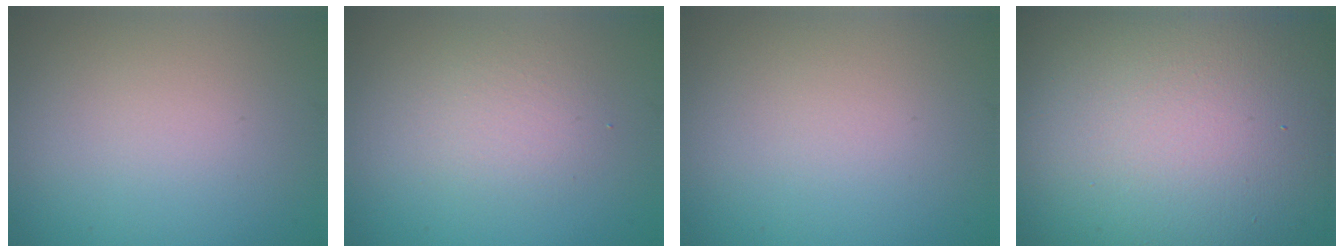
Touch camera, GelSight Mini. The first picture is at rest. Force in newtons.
{"total": 2.1, "press": 2.1, "slide": 0.1}
{"total": 0.0}
{"total": 22.0, "press": 21.9, "slide": 1.1}